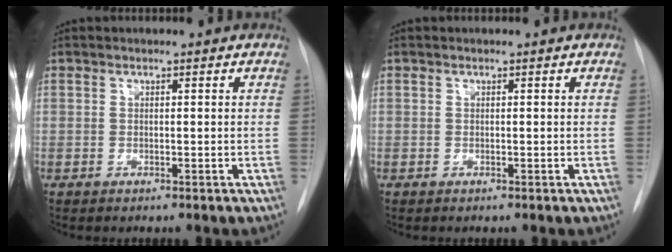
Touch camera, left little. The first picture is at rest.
{"total": 0.0}